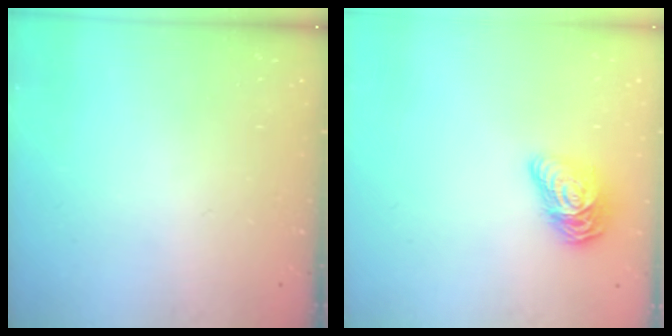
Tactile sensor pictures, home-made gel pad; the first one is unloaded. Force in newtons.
{"total": 11.6, "press": 11.5, "slide": 0.5}